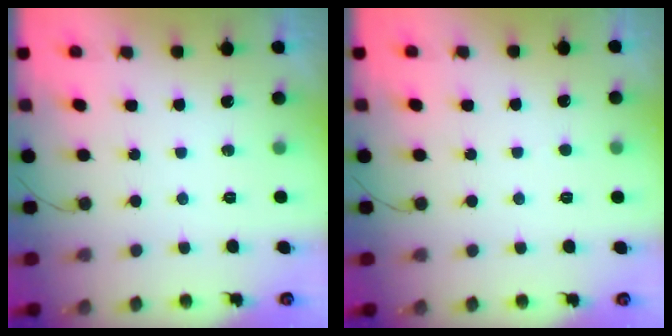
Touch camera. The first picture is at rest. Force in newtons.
{"total": 2.5, "press": 2.4, "slide": 0.3}